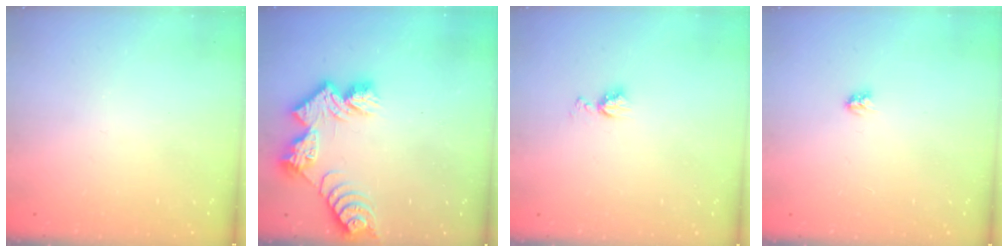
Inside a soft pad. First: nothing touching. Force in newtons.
{"total": 10.9, "press": 10.9, "slide": 0.8}
{"total": 4.8, "press": 4.7, "slide": 0.5}
{"total": 3.0, "press": 3.0, "slide": 0.3}